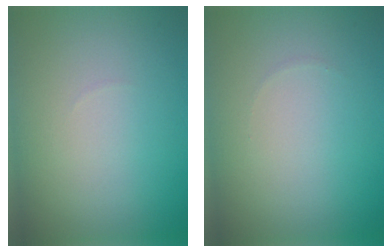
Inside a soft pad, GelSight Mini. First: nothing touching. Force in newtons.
{"total": 0.0}